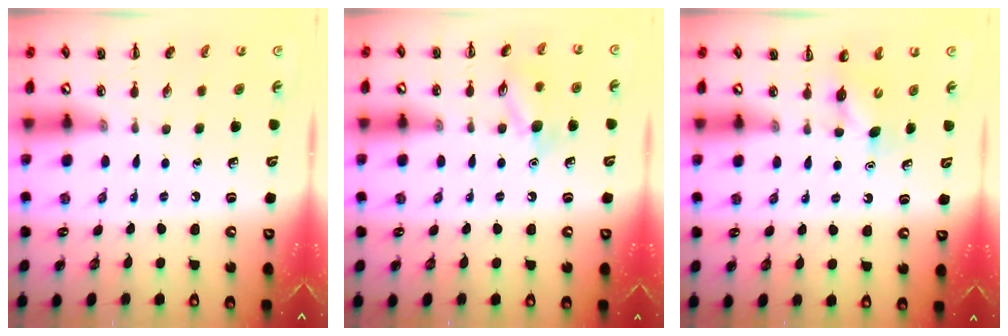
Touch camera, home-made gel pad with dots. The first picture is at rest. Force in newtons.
{"total": 9.7, "press": 9.6, "slide": 0.7}
{"total": 3.8, "press": 3.8, "slide": 0.8}